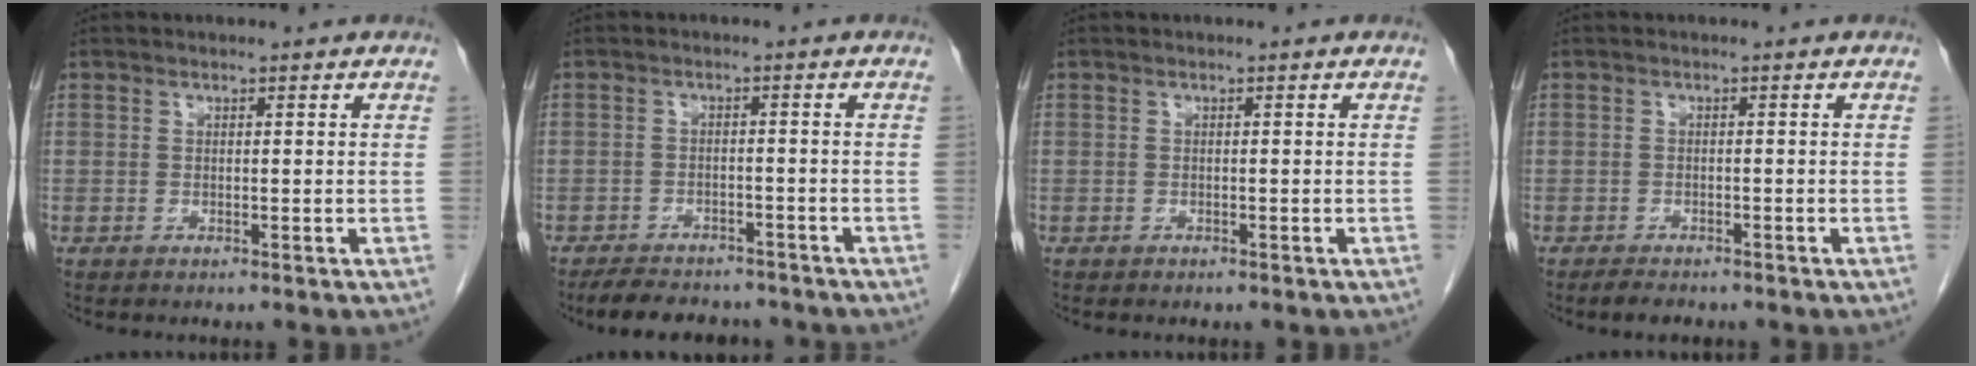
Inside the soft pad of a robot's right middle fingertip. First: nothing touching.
{"total": 9.0, "force": [-7.9, 3.2, 2.9], "torque": [-0.044, -0.002, -0.109]}
{"total": 0.0}
{"total": 2.2, "force": [-1.9, 0.9, 0.9], "torque": [-0.021, -0.003, -0.026]}